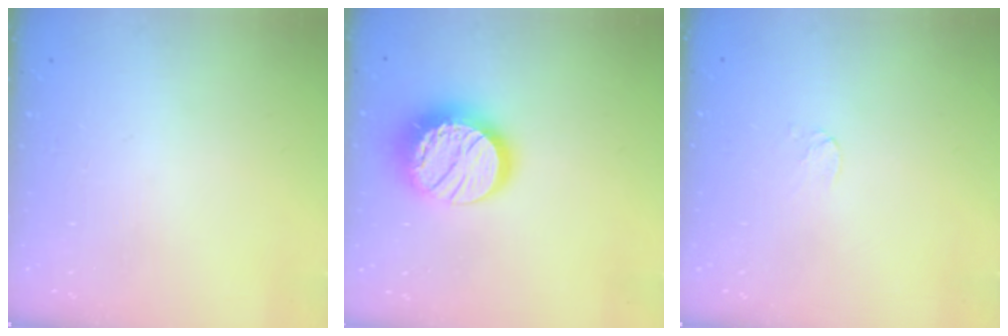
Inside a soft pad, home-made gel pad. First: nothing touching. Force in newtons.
{"total": 17.5, "press": 17.5, "slide": 1.2}
{"total": 3.6, "press": 3.6, "slide": 0.4}